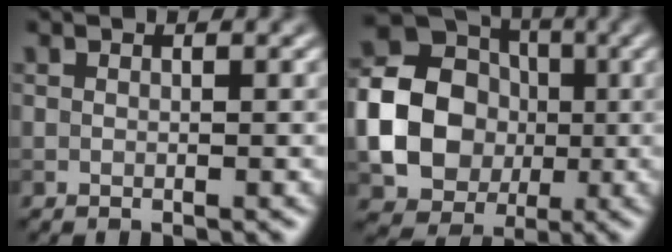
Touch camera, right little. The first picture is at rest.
{"total": 10.8, "force": [-1.2, 9.1, 5.6], "torque": [-0.088, -0.012, -0.036]}